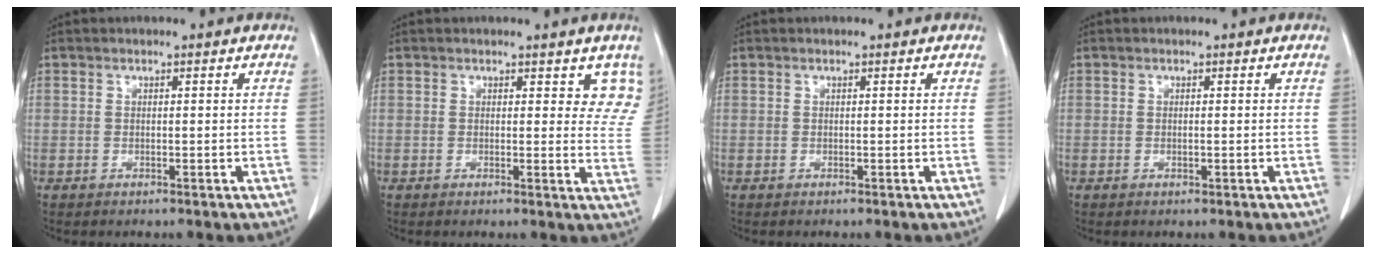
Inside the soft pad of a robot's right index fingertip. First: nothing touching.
{"total": 5.3, "force": [4.0, 2.8, 2.0], "torque": [0.002, -0.013, 0.027]}
{"total": 0.0}
{"total": 0.0}